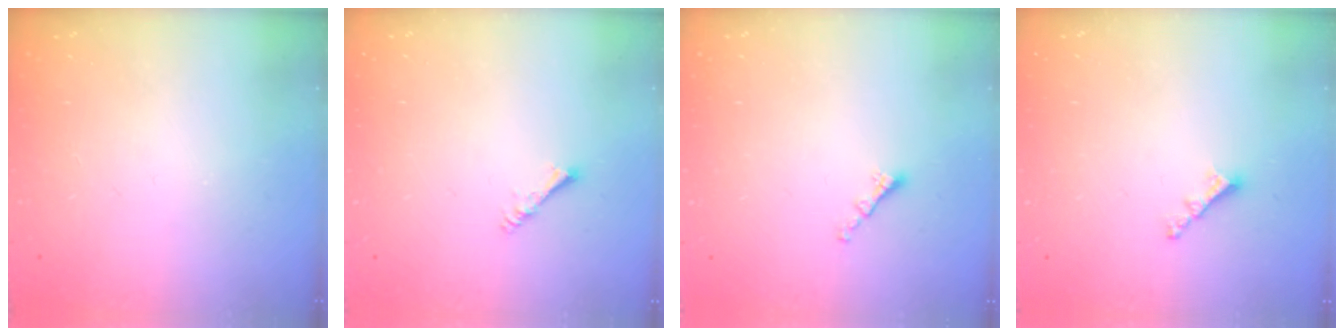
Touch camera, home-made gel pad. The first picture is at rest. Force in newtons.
{"total": 1.4, "press": 1.4, "slide": 0.3}
{"total": 1.3, "press": 1.2, "slide": 0.6}
{"total": 3.1, "press": 3.1, "slide": 0.3}